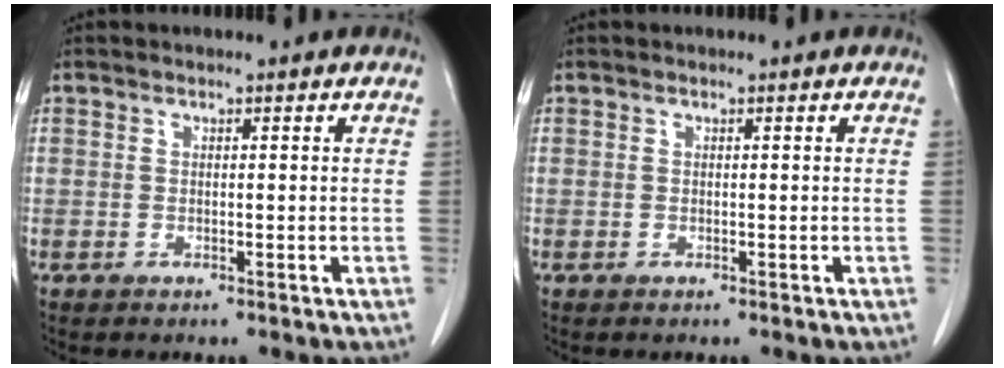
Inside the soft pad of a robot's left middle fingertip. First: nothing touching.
{"total": 0.0}